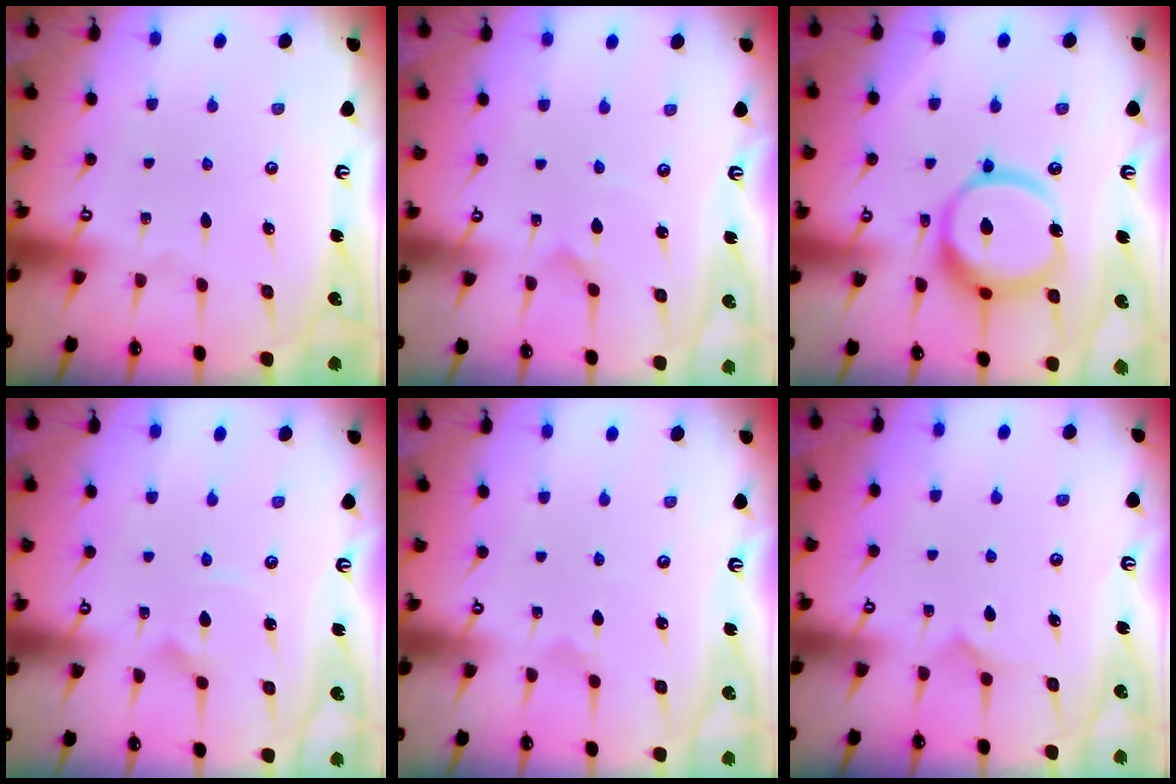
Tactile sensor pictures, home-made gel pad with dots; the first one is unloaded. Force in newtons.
{"total": 1.8, "press": 1.8, "slide": 0.1}
{"total": 16.3, "press": 16.2, "slide": 1.7}
{"total": 2.4, "press": 2.4, "slide": 0.2}
{"total": 1.9, "press": 1.9, "slide": 0.5}
{"total": 6.0, "press": 6.0, "slide": 0.3}